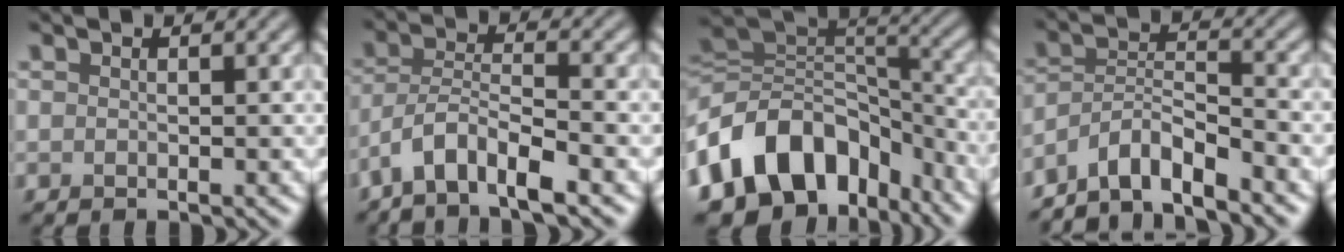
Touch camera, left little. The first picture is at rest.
{"total": 5.0, "force": [-3.7, 1.1, 3.1], "torque": [-0.056, 0.001, -0.075]}
{"total": 12.5, "force": [-6.2, 8.7, 6.5], "torque": [-0.117, 0.011, -0.114]}
{"total": 5.4, "force": [-4.8, 0.9, 2.3], "torque": [-0.037, 0.001, -0.086]}